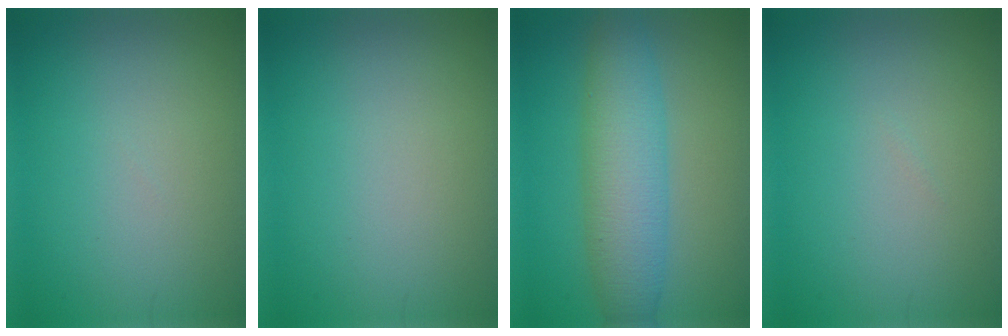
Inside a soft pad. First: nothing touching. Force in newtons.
{"total": 0.0}
{"total": 6.4, "press": 6.4, "slide": 0.1}
{"total": 0.0}